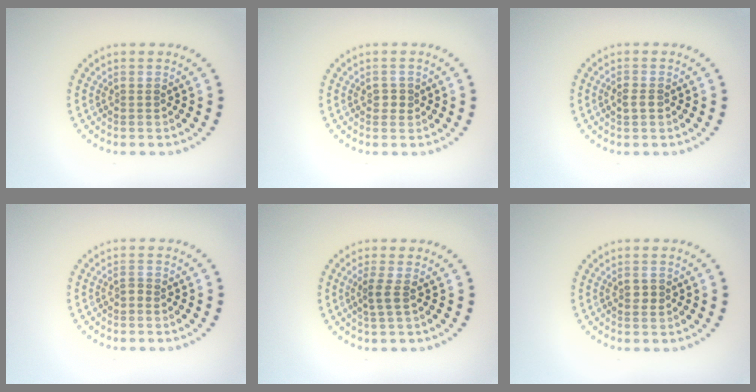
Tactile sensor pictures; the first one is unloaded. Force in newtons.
{"total": 1.2, "press": 1.1, "slide": 0.4}
{"total": 1.2, "press": 1.2, "slide": 0.1}
{"total": 0.9, "press": 0.5, "slide": 0.7}
{"total": 1.6, "press": 1.3, "slide": 0.9}
{"total": 1.0, "press": 1.0, "slide": 0.1}